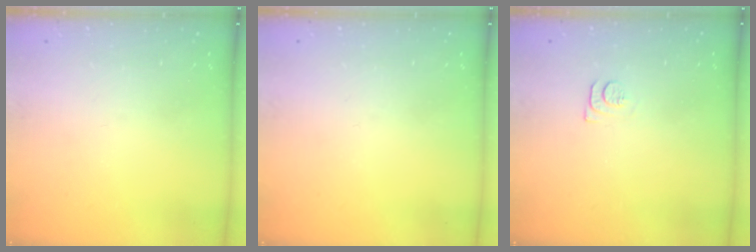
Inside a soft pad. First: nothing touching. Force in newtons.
{"total": 0.0}
{"total": 4.3, "press": 4.3, "slide": 0.7}